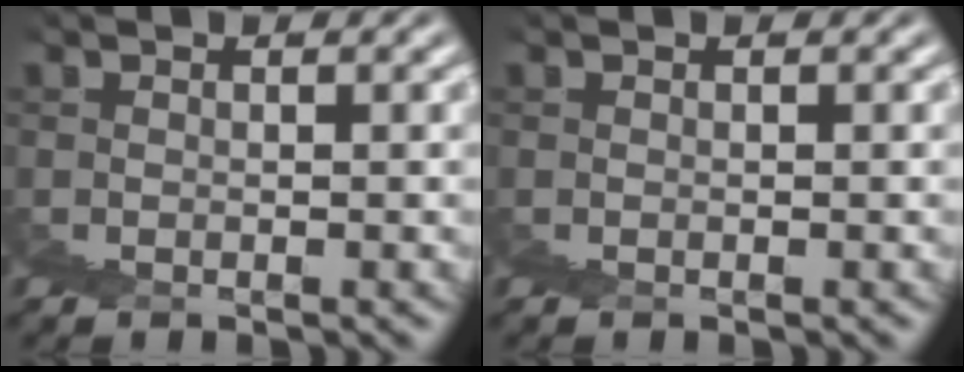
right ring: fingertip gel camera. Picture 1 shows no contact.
{"total": 0.0}